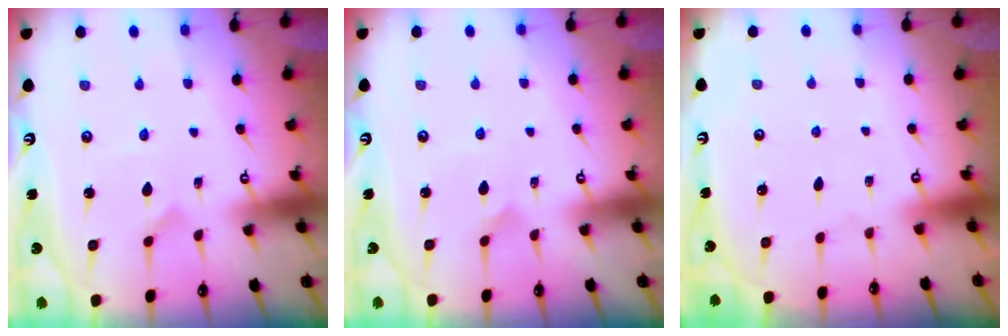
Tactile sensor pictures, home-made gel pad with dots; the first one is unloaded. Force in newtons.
{"total": 2.0, "press": 2.0, "slide": 0.1}
{"total": 0.0}